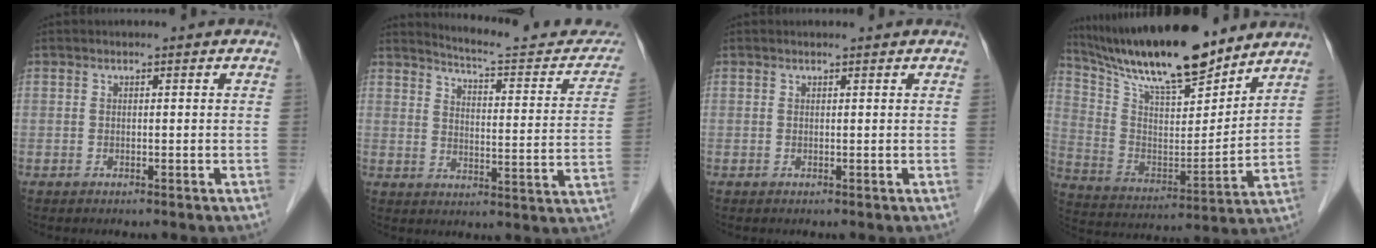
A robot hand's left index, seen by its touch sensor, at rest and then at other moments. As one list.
[{"total": 18.2, "force": [17.2, 2.3, 5.2], "torque": [-0.060, -0.056, 0.205]}, {"total": 1.2, "force": [1.1, 0.0, 0.3], "torque": [-0.008, 0.008, 0.016]}, {"total": 19.6, "force": [16.7, 3.1, 9.9], "torque": [-0.178, 0.001, 0.297]}]